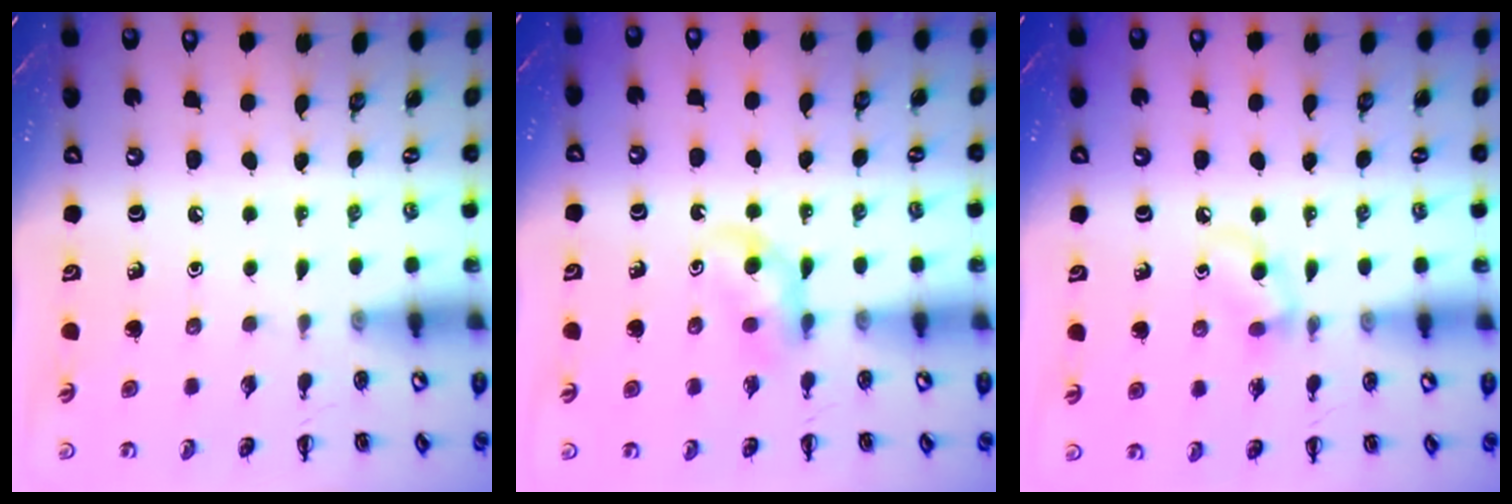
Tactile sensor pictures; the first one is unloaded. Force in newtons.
{"total": 4.7, "press": 4.5, "slide": 1.4}
{"total": 5.3, "press": 5.0, "slide": 1.8}